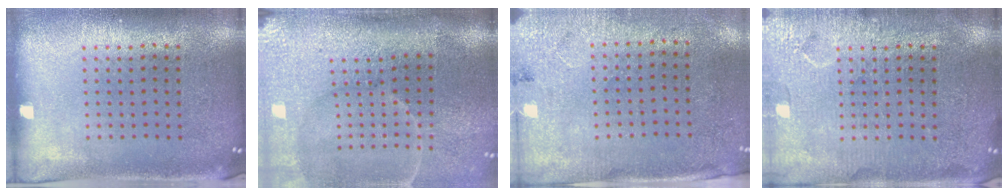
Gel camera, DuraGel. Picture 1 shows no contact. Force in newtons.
{"total": 4.6, "press": 3.8, "slide": 2.5}
{"total": 2.7, "press": 2.2, "slide": 1.5}
{"total": 5.1, "press": 5.1, "slide": 0.7}